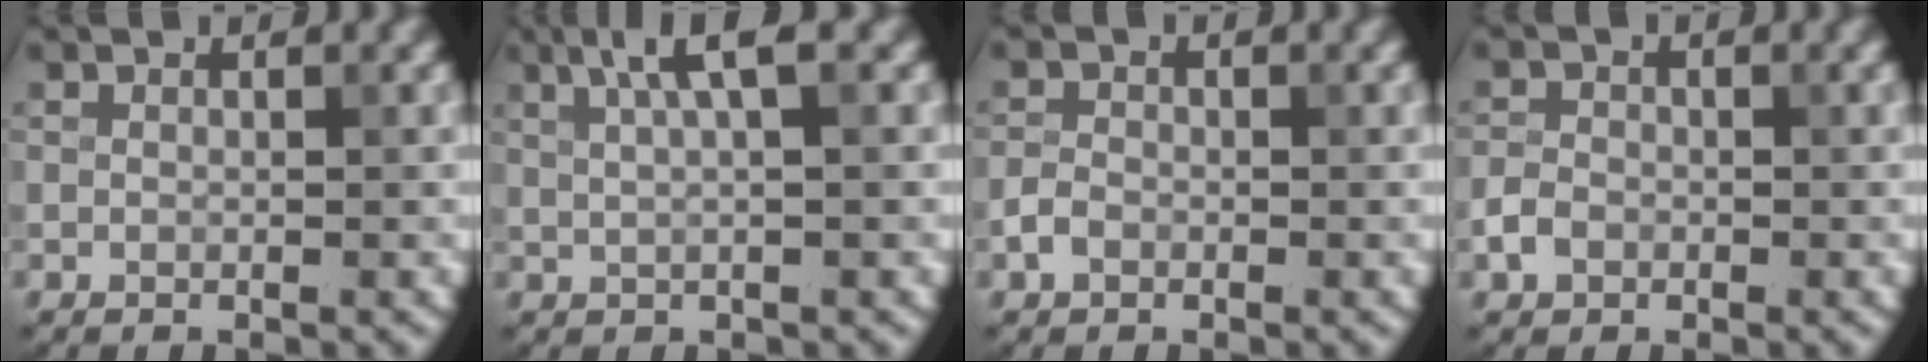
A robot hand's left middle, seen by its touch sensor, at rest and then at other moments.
{"total": 3.6, "force": [1.6, 0.7, 3.1], "torque": [-0.049, 0.005, 0.028]}
{"total": 1.4, "force": [-0.7, 1.0, 0.7], "torque": [-0.011, 0.002, -0.019]}
{"total": 1.7, "force": [-0.8, 1.3, 0.7], "torque": [-0.010, 0.002, -0.021]}